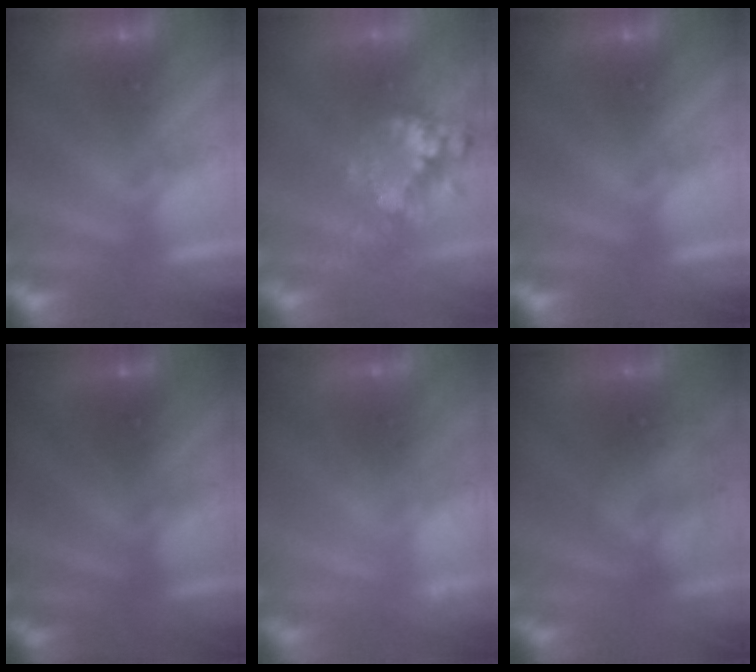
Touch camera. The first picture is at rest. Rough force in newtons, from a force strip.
{"total": 10.8}
{"total": 0.0}
{"total": 2.4}
{"total": 2.1}
{"total": 2.3}